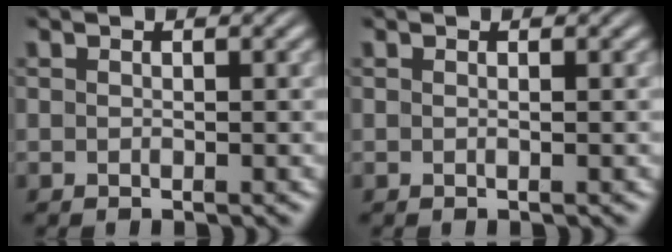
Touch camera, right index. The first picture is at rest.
{"total": 0.0}